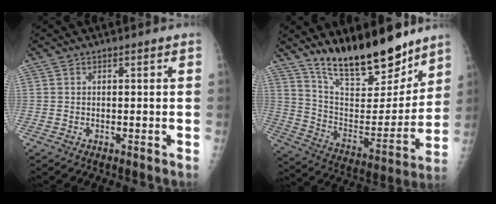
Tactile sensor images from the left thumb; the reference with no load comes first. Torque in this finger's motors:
{"motor_torque": [0.41, 0.24, 1.28, -1.49, 0.15]}